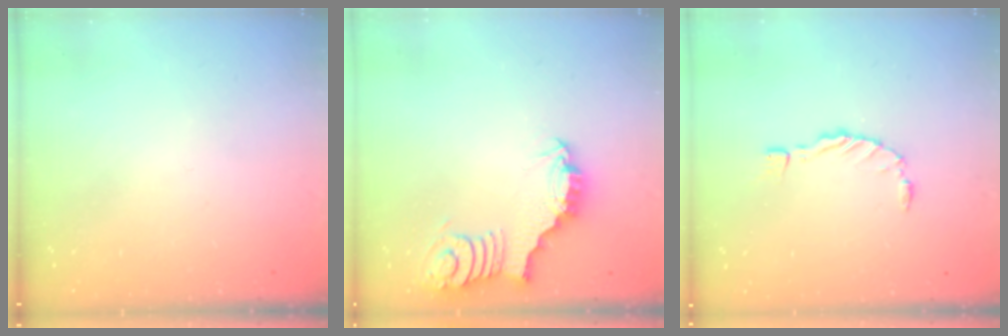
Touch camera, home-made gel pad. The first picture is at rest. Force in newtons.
{"total": 3.0, "press": 3.0, "slide": 0.1}
{"total": 0.0}